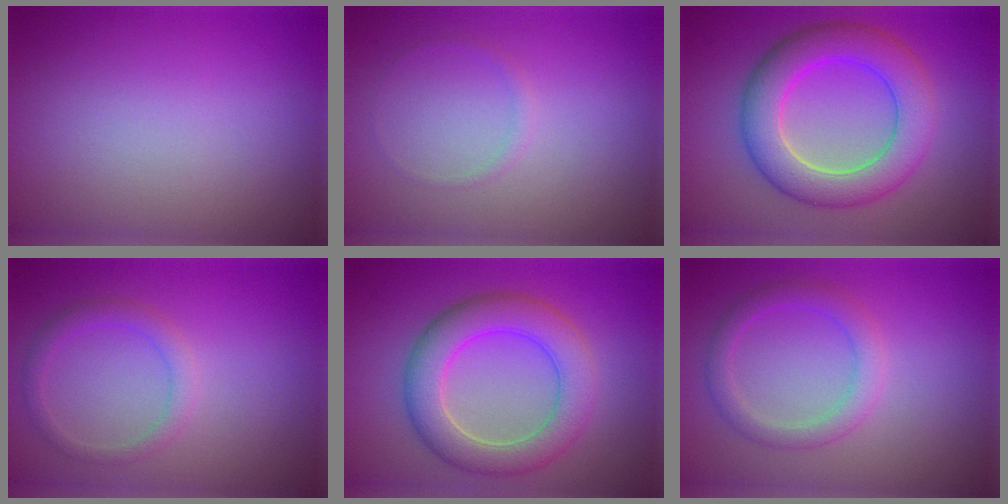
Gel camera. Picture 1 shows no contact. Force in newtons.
{"total": 0.7, "press": 0.7, "slide": 0.1}
{"total": 7.1, "press": 7.1, "slide": 0.3}
{"total": 1.9, "press": 1.9, "slide": 0.1}
{"total": 6.2, "press": 6.1, "slide": 0.5}
{"total": 2.7, "press": 2.7, "slide": 0.1}